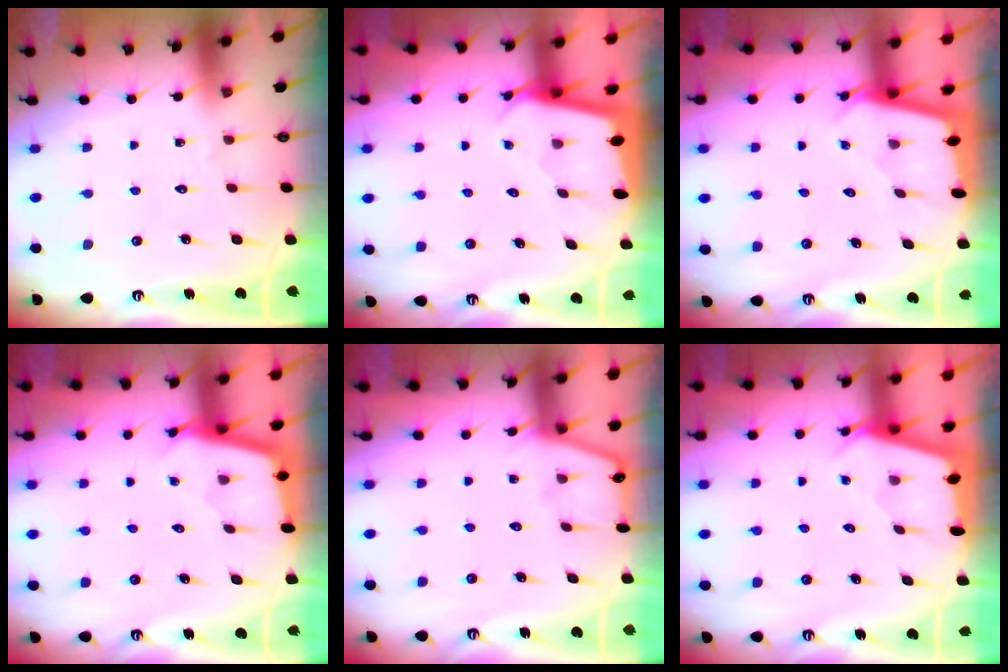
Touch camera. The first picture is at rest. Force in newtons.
{"total": 2.2, "press": 2.2, "slide": 0.2}
{"total": 1.9, "press": 1.9, "slide": 0.2}
{"total": 2.3, "press": 2.3, "slide": 0.2}
{"total": 2.4, "press": 2.3, "slide": 0.5}
{"total": 2.6, "press": 2.6, "slide": 0.3}